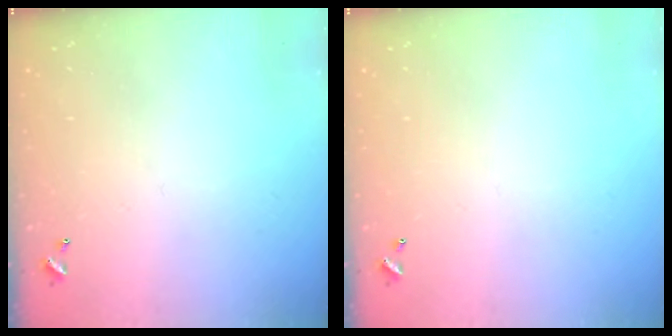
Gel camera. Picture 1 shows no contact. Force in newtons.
{"total": 0.0}